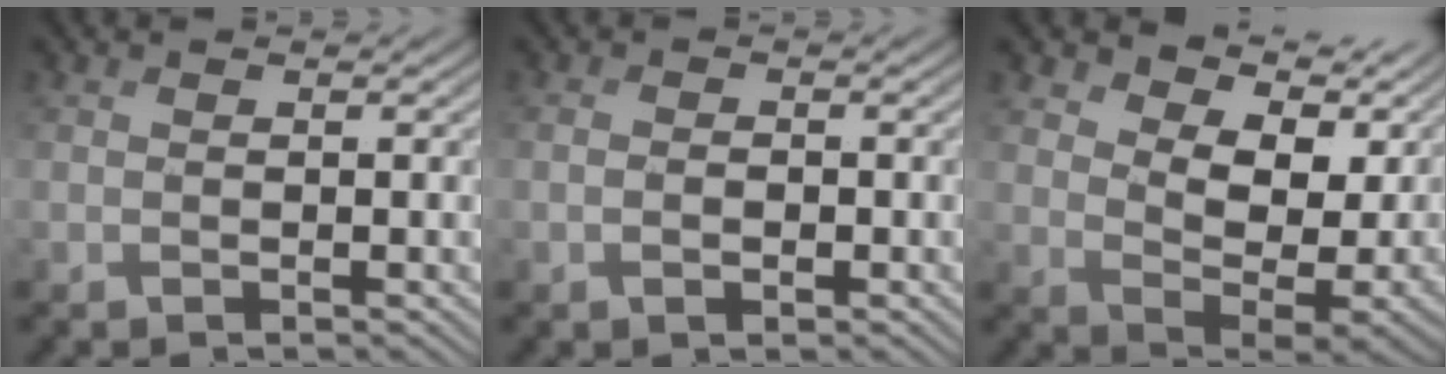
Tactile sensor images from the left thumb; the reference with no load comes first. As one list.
[{"total": 1.7, "force": [-0.8, 1.1, 1.0], "torque": [-0.018, -0.002, -0.014]}, {"total": 10.6, "force": [4.0, 5.1, 8.4], "torque": [-0.148, -0.011, 0.063]}]